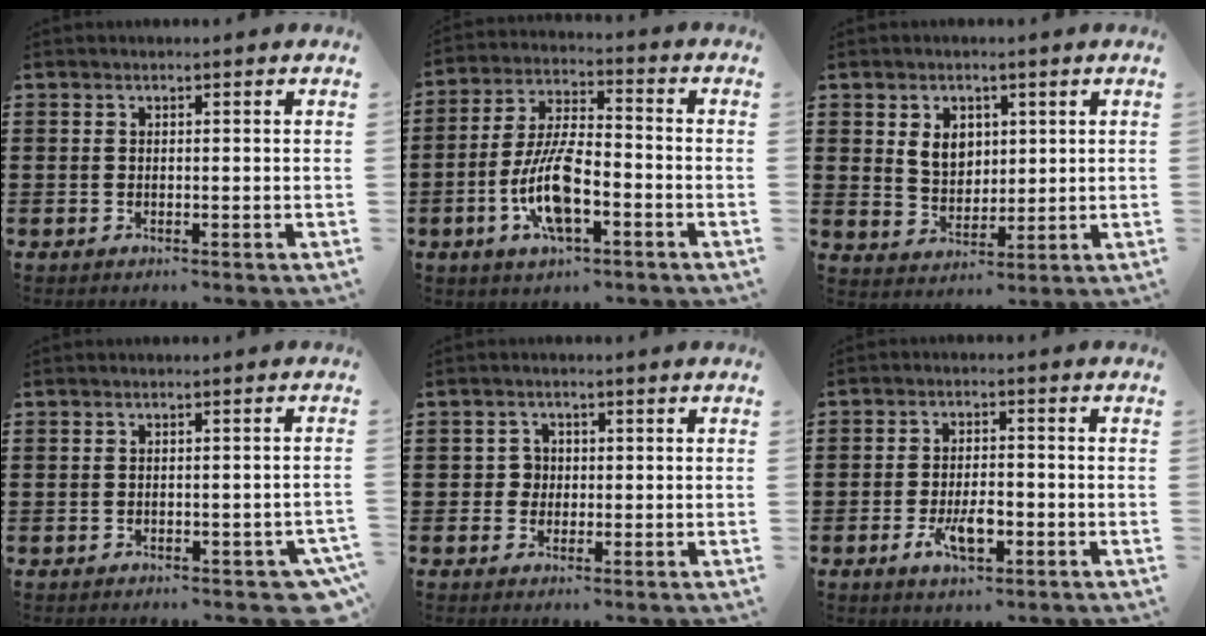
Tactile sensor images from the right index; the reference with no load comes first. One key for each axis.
{"total": 10.9, "fx": -3.6, "fy": 3.8, "fz": 9.6, "tx": -0.214, "ty": -0.008, "tz": -0.071}
{"total": 4.6, "fx": 1.6, "fy": 3.5, "fz": 2.6, "tx": -0.057, "ty": 0.007, "tz": 0.027}
{"total": 1.7, "fx": -1.5, "fy": 0.3, "fz": 0.7, "tx": -0.014, "ty": 0.001, "tz": -0.031}
{"total": 1.8, "fx": -0.1, "fy": 1.7, "fz": 0.7, "tx": -0.019, "ty": 0.007, "tz": -0.003}
{"total": 5.2, "fx": -2.1, "fy": 2.0, "fz": 4.3, "tx": -0.089, "ty": -0.001, "tz": -0.040}